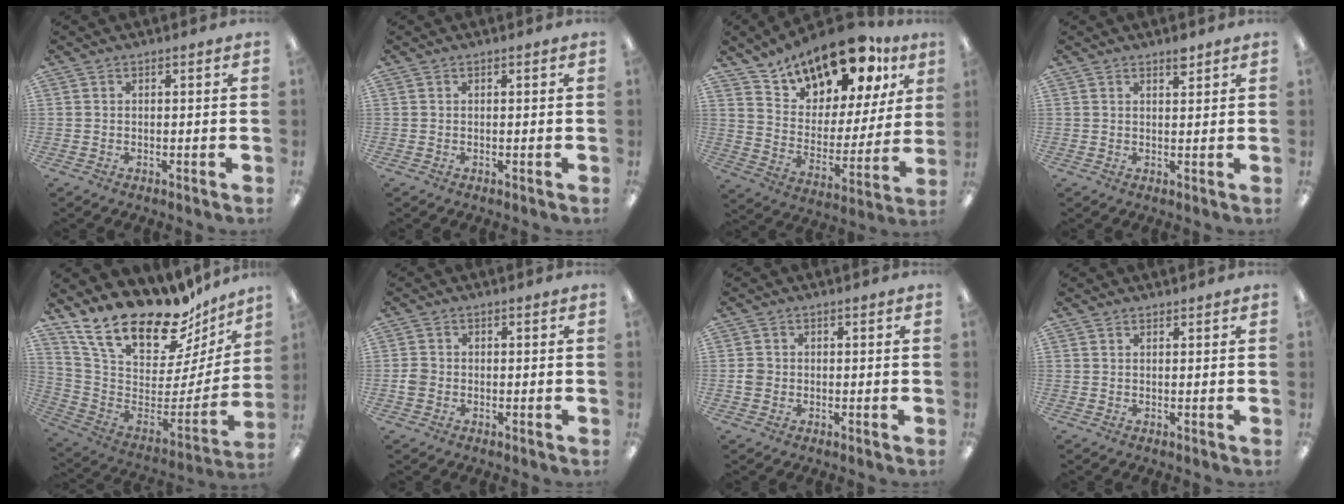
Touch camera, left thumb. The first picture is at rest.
{"total": 0.0}
{"total": 17.1, "force": [14.6, 6.5, 6.0], "torque": [-0.109, -0.113, 0.256]}
{"total": 2.5, "force": [2.0, 0.8, 1.2], "torque": [-0.010, -0.008, 0.034]}
{"total": 23.4, "force": [18.1, 8.9, 11.8], "torque": [-0.198, -0.144, 0.323]}
{"total": 2.3, "force": [-0.5, 2.1, 1.0], "torque": [-0.016, 0.005, -0.011]}
{"total": 2.1, "force": [-0.3, 2.0, 0.7], "torque": [-0.012, 0.005, -0.008]}
{"total": 0.8, "force": [0.7, 0.2, 0.1], "torque": [-0.002, -0.001, 0.014]}